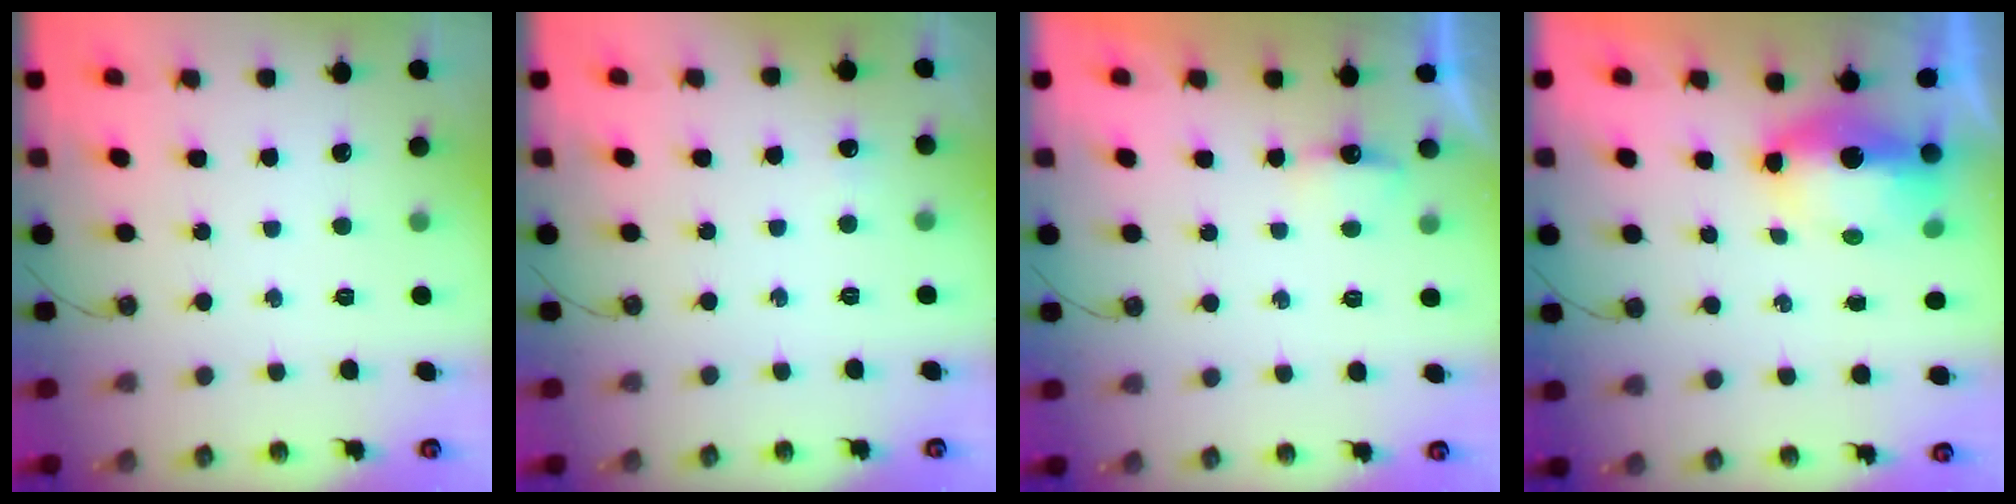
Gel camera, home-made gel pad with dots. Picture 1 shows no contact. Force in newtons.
{"total": 3.6, "press": 3.6, "slide": 0.5}
{"total": 3.9, "press": 3.8, "slide": 0.7}
{"total": 7.9, "press": 7.6, "slide": 2.0}